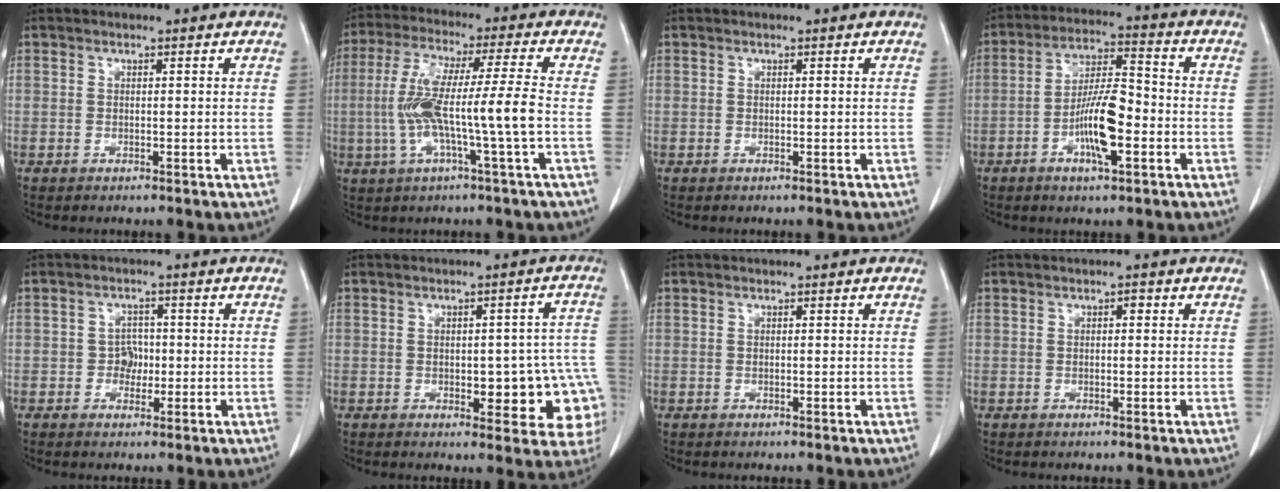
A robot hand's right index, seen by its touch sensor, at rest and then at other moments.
{"total": 11.7, "force": [-2.1, -0.7, 11.5], "torque": [-0.231, 0.012, -0.041]}
{"total": 0.0}
{"total": 10.0, "force": [-3.2, 2.2, 9.2], "torque": [-0.175, 0.005, -0.061]}
{"total": 2.6, "force": [-0.5, 2.1, 1.3], "torque": [-0.012, 0.008, -0.008]}
{"total": 12.2, "force": [-2.9, 5.0, 10.8], "torque": [-0.082, 0.026, -0.024]}
{"total": 0.0}
{"total": 0.7, "force": [0.1, 0.4, 0.6], "torque": [-0.006, 0.003, 0.000]}